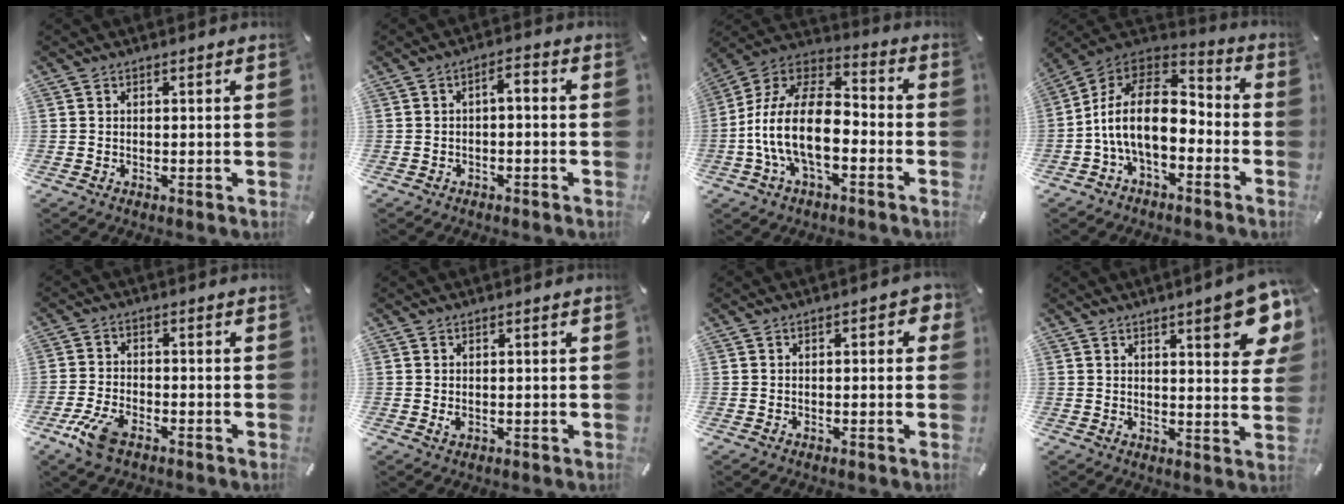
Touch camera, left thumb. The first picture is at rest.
{"total": 3.2, "force": [-1.7, 1.3, 2.4], "torque": [-0.043, 0.018, -0.036]}
{"total": 16.5, "force": [-5.1, 9.0, 12.9], "torque": [-0.266, 0.022, -0.090]}
{"total": 16.2, "force": [-3.6, 9.7, 12.5], "torque": [-0.259, 0.015, -0.063]}
{"total": 7.2, "force": [-4.1, 3.4, 4.9], "torque": [-0.120, 0.005, -0.078]}
{"total": 1.4, "force": [0.1, 0.6, 1.3], "torque": [-0.033, -0.004, 0.000]}
{"total": 3.7, "force": [0.3, 1.7, 3.2], "torque": [-0.036, 0.002, -0.001]}
{"total": 12.2, "force": [6.4, 3.4, 9.9], "torque": [-0.120, -0.039, 0.100]}